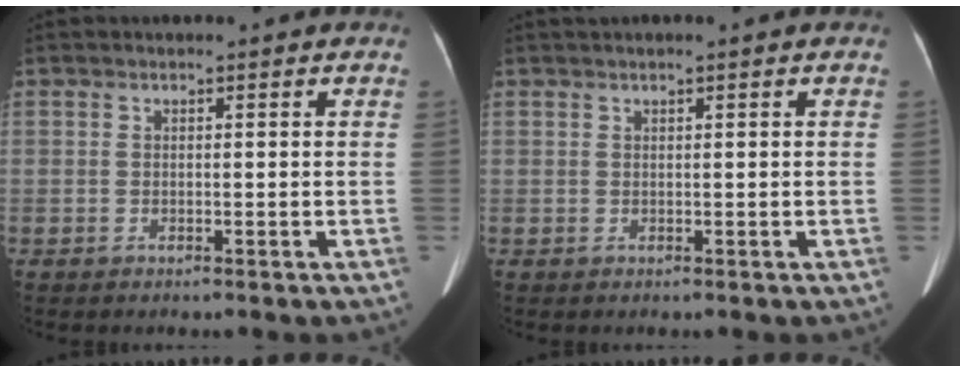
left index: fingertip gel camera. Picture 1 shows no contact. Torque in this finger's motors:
{"motor_torque": [-1.16, 0.78, -1.06, -0.05]}